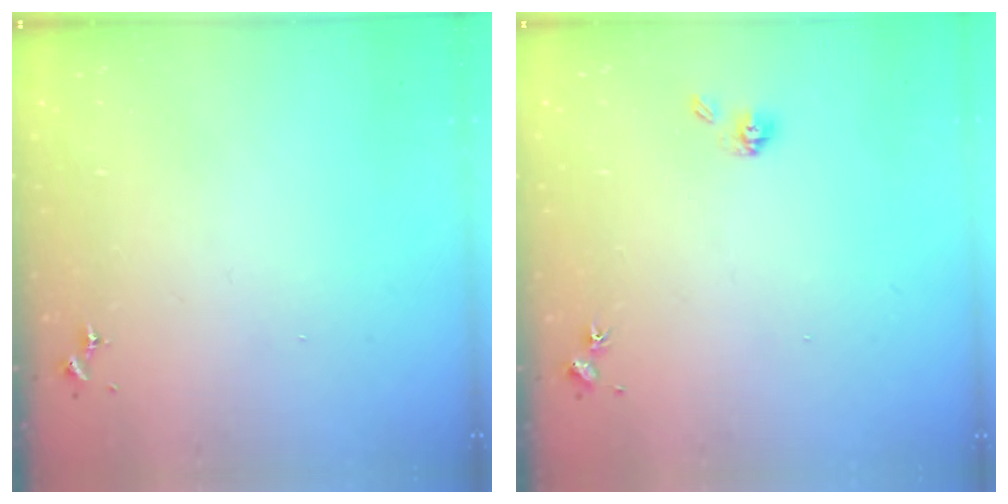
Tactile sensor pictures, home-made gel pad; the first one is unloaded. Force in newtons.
{"total": 5.0, "press": 4.6, "slide": 1.7}